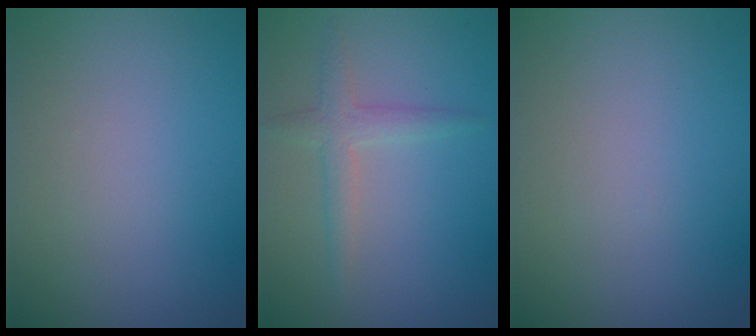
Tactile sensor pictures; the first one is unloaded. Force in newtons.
{"total": 2.1, "press": 2.1, "slide": 0.0}
{"total": 0.0}